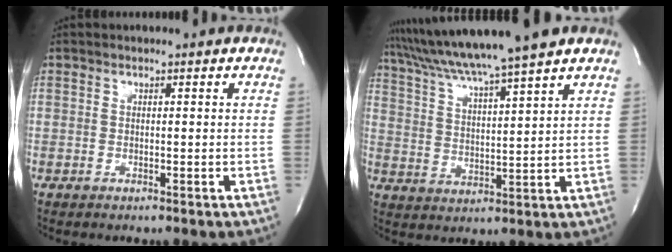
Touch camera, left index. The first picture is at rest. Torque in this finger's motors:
{"motor_torque": [0.30, -0.36, 0.77, 0.13]}